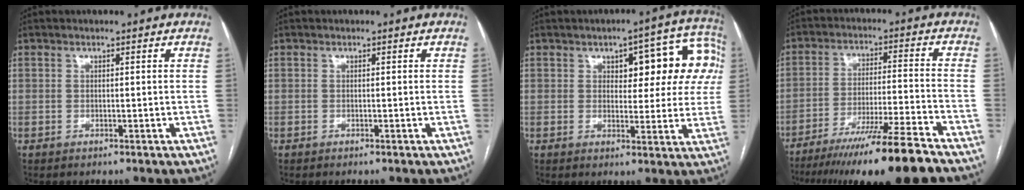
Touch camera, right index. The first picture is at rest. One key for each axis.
{"total": 0.0}
{"total": 12.3, "fx": 3.5, "fy": 5.3, "fz": 10.5, "tx": -0.108, "ty": 0.040, "tz": 0.043}
{"total": 17.0, "fx": -13.5, "fy": -1.4, "fz": 10.1, "tx": -0.155, "ty": -0.030, "tz": -0.219}